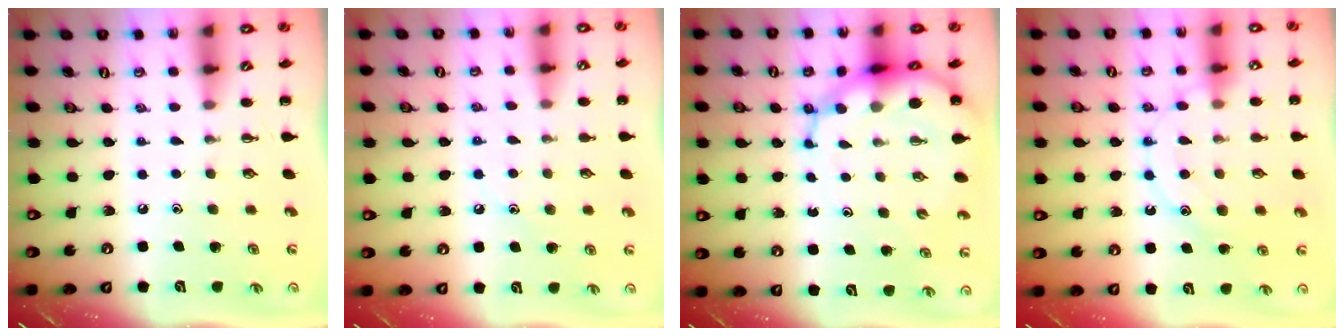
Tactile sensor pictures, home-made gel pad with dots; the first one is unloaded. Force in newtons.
{"total": 7.8, "press": 7.6, "slide": 1.9}
{"total": 10.0, "press": 9.5, "slide": 3.0}
{"total": 13.5, "press": 13.5, "slide": 0.6}